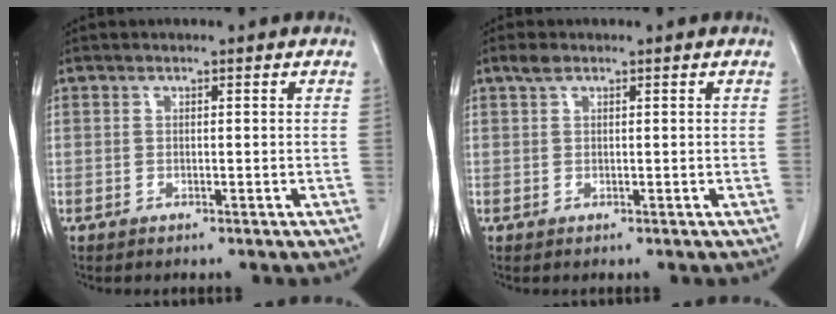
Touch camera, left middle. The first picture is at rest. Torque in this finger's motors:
{"motor_torque": [0.28, -0.17, -0.24, -0.02]}